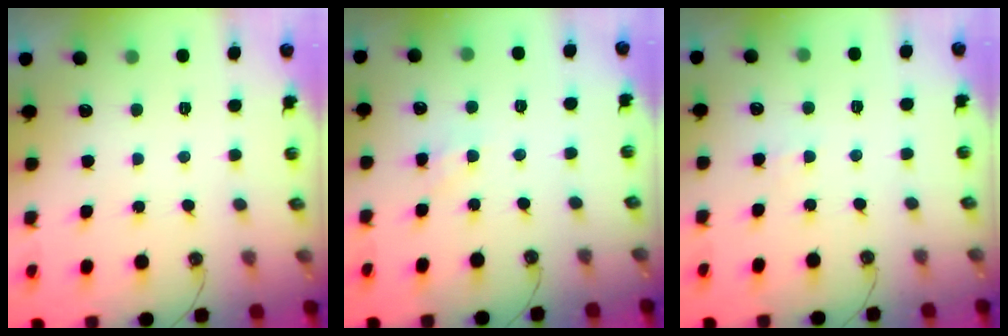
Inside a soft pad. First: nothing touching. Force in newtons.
{"total": 4.2, "press": 4.2, "slide": 0.6}
{"total": 4.0, "press": 3.9, "slide": 0.6}